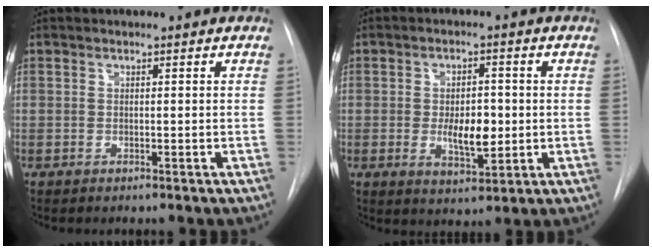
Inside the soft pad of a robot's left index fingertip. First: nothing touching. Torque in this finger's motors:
{"motor_torque": [1.00, -0.02, 0.20, 0.10]}